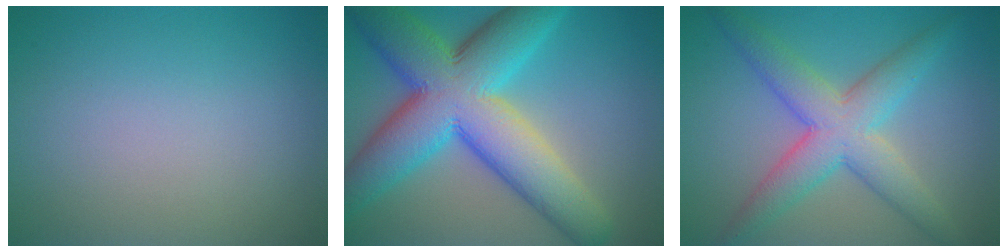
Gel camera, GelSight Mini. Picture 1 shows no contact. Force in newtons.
{"total": 13.3, "press": 13.3, "slide": 0.5}
{"total": 6.3, "press": 6.3, "slide": 0.2}